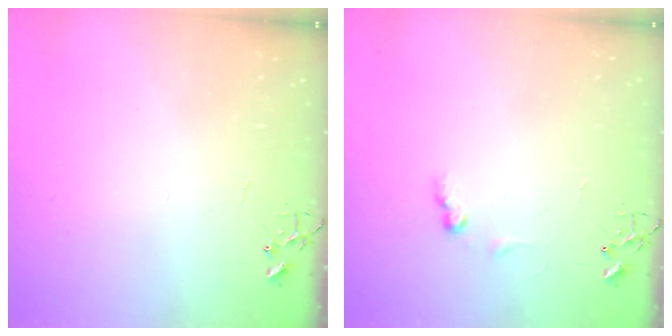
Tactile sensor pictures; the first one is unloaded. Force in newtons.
{"total": 6.0, "press": 6.0, "slide": 0.8}